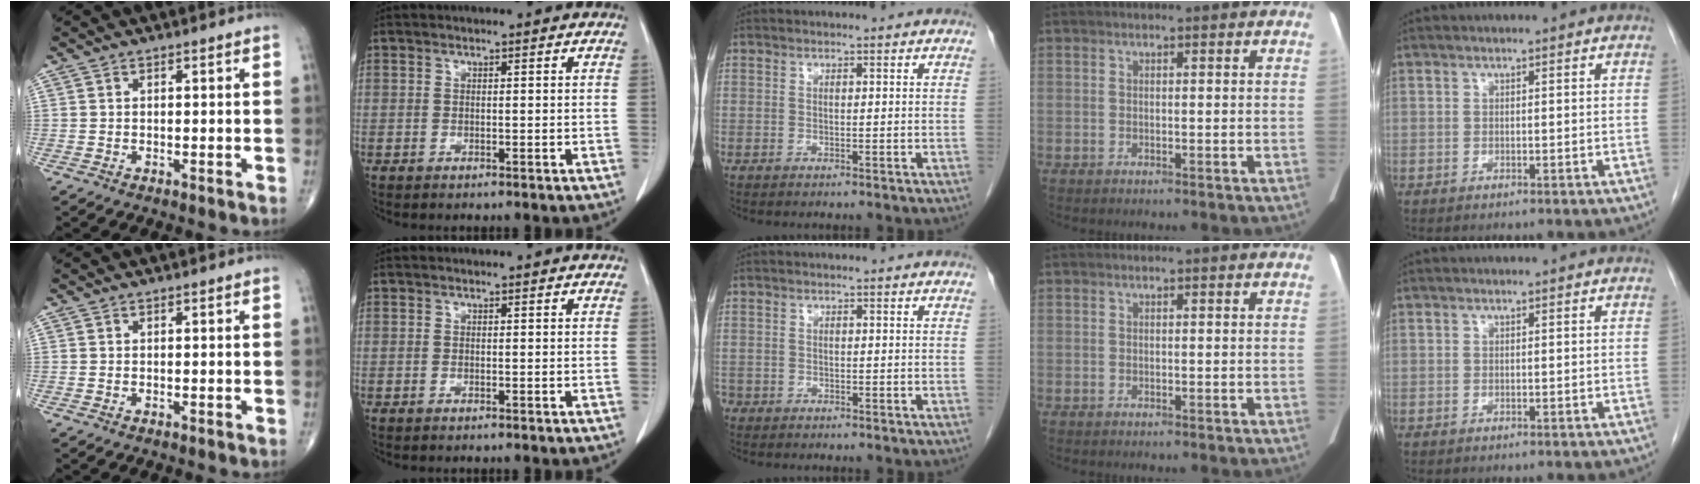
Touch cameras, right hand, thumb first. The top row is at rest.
{"middle": {"total": 1.8, "force": [-1.3, 1.2, 0.3], "torque": [-0.011, 0.000, -0.025]}}